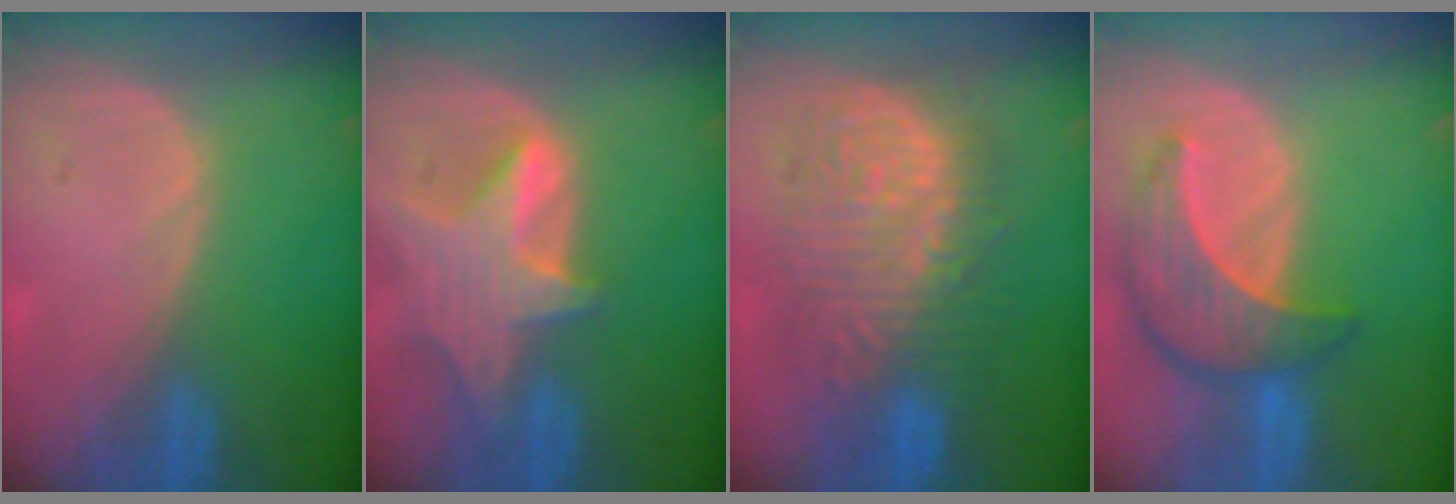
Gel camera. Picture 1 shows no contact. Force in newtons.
{"total": 8.4, "press": 7.6, "slide": 3.5}
{"total": 12.1, "press": 12.0, "slide": 1.1}
{"total": 8.6, "press": 7.7, "slide": 3.8}